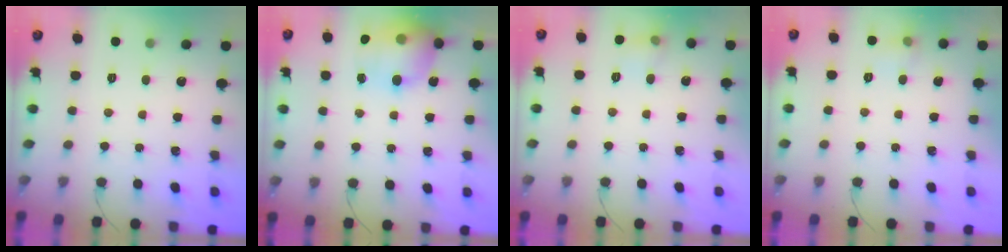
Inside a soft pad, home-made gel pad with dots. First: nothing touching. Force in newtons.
{"total": 17.8, "press": 17.5, "slide": 3.0}
{"total": 6.1, "press": 5.9, "slide": 1.7}
{"total": 5.9, "press": 5.8, "slide": 1.3}